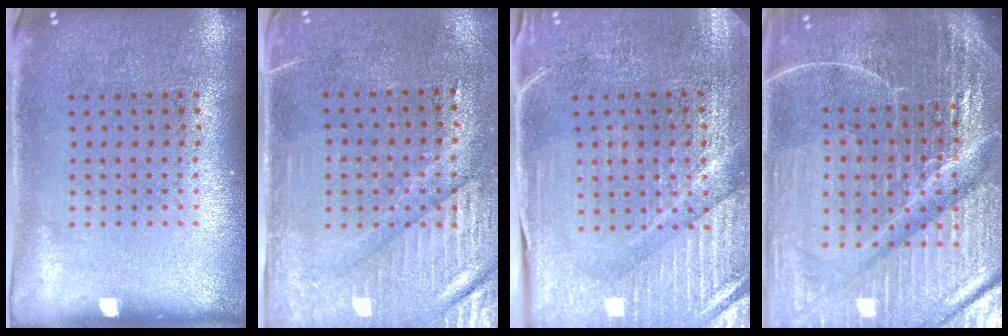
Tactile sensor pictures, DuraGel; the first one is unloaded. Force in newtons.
{"total": 3.5, "press": 3.1, "slide": 1.6}
{"total": 3.8, "press": 3.8, "slide": 0.7}
{"total": 7.0, "press": 6.1, "slide": 3.4}